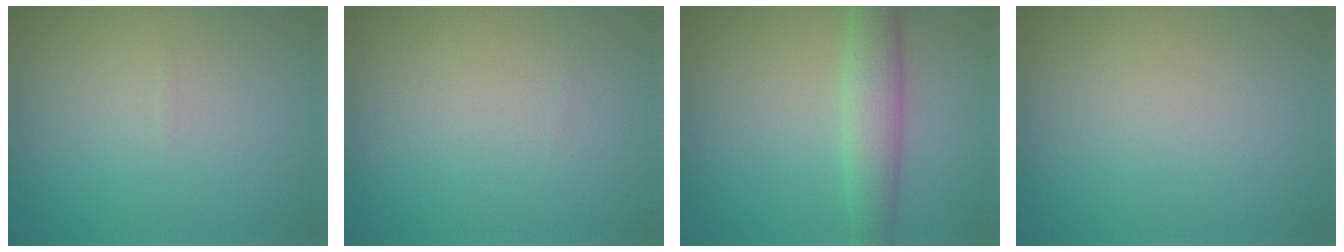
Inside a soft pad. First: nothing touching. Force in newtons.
{"total": 0.0}
{"total": 3.9, "press": 3.9, "slide": 0.1}
{"total": 0.0}